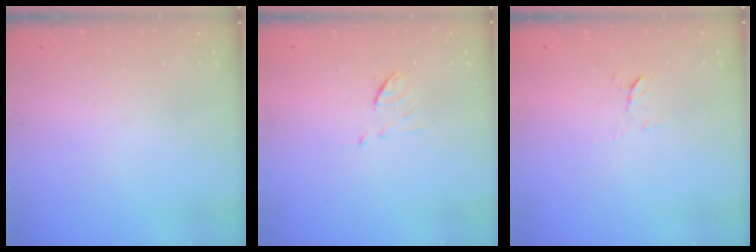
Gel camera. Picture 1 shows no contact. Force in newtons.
{"total": 6.0, "press": 5.9, "slide": 0.6}
{"total": 5.4, "press": 5.3, "slide": 0.7}